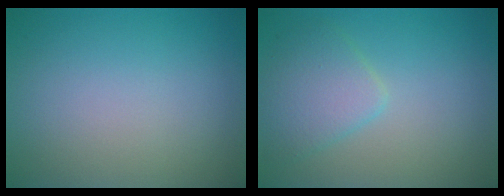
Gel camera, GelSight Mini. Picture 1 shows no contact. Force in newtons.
{"total": 3.2, "press": 3.2, "slide": 0.1}